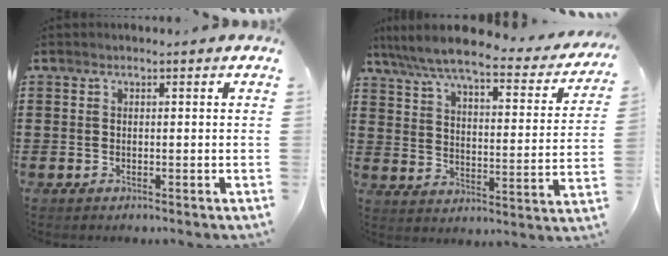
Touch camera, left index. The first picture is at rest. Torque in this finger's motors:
{"motor_torque": [1.11, -1.03, 0.38, 0.21]}